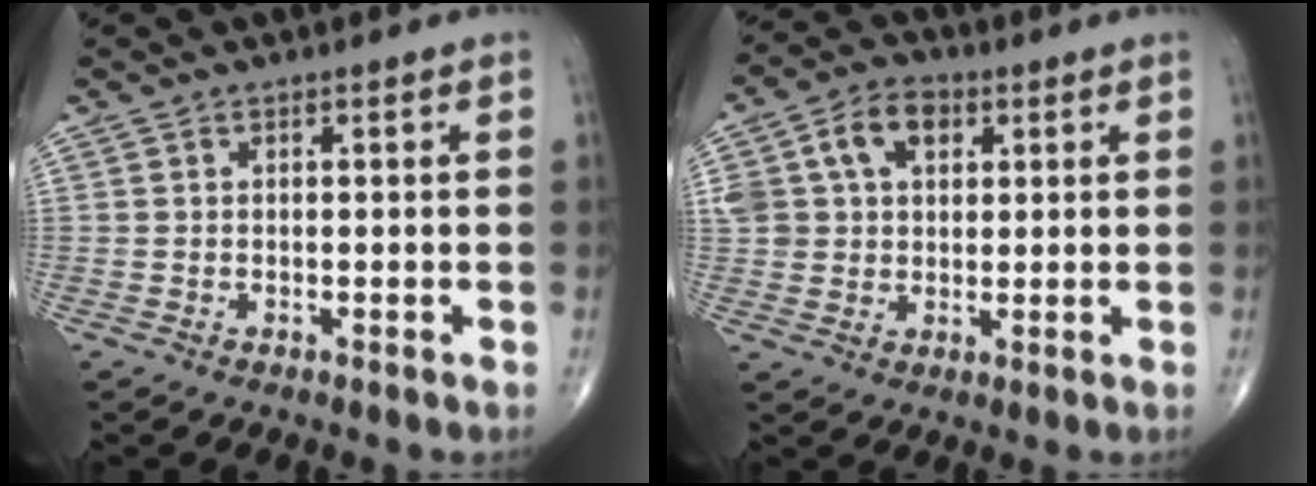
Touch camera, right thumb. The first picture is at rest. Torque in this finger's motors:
{"motor_torque": [1.22, 1.22, 0.97, 0.45, 0.06]}